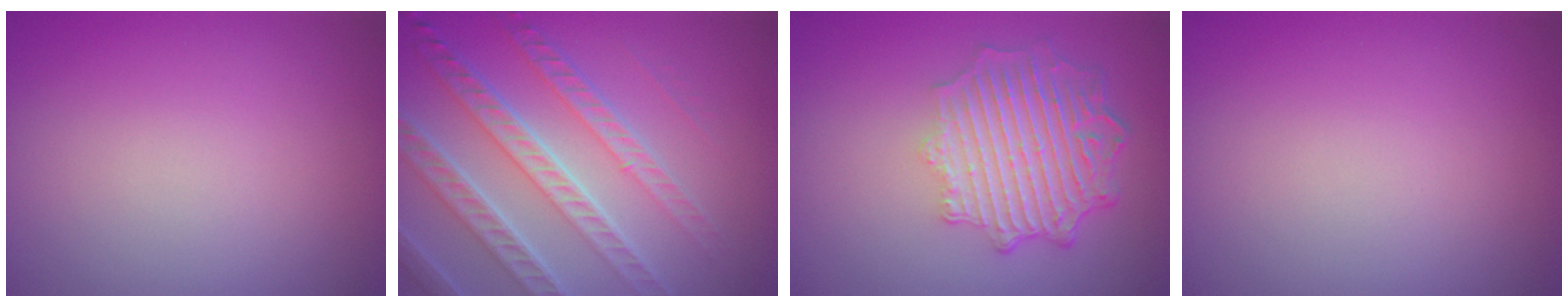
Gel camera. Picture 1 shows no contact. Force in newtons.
{"total": 8.0, "press": 5.5, "slide": 5.9}
{"total": 6.1, "press": 4.6, "slide": 4.0}
{"total": 0.0}